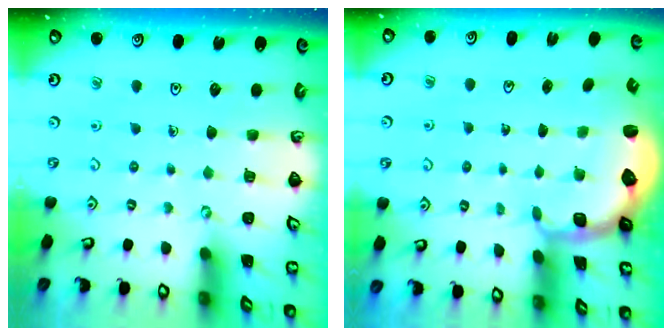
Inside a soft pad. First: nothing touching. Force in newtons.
{"total": 2.6, "press": 2.0, "slide": 1.7}